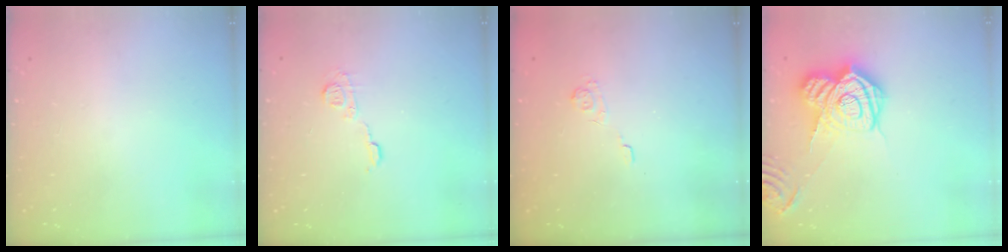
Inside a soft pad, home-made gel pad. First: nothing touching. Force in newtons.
{"total": 7.3, "press": 7.3, "slide": 0.1}
{"total": 2.2, "press": 1.7, "slide": 1.4}
{"total": 17.5, "press": 17.5, "slide": 1.3}